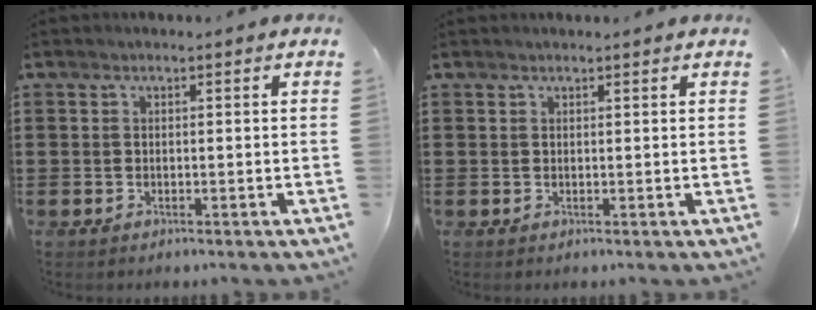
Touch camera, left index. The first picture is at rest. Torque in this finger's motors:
{"motor_torque": [0.38, -0.38, -0.02, 0.00]}